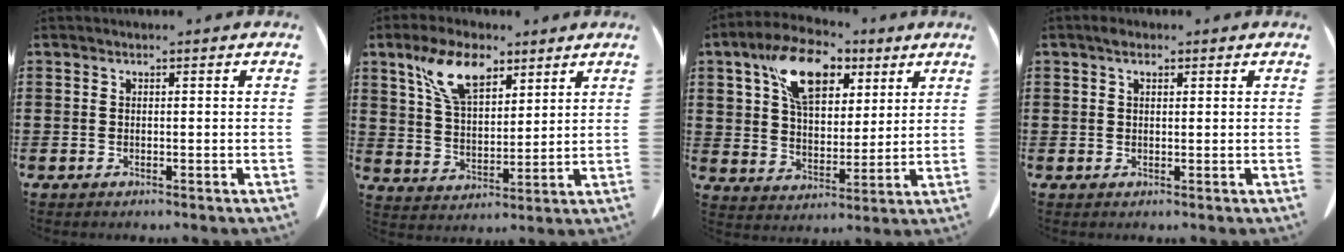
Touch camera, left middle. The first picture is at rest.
{"total": 10.2, "force": [6.4, 4.8, 6.4], "torque": [-0.144, 0.006, 0.119]}
{"total": 12.2, "force": [6.9, 6.9, 7.4], "torque": [-0.144, 0.002, 0.126]}
{"total": 1.9, "force": [1.1, 1.0, 1.3], "torque": [-0.020, 0.002, 0.017]}